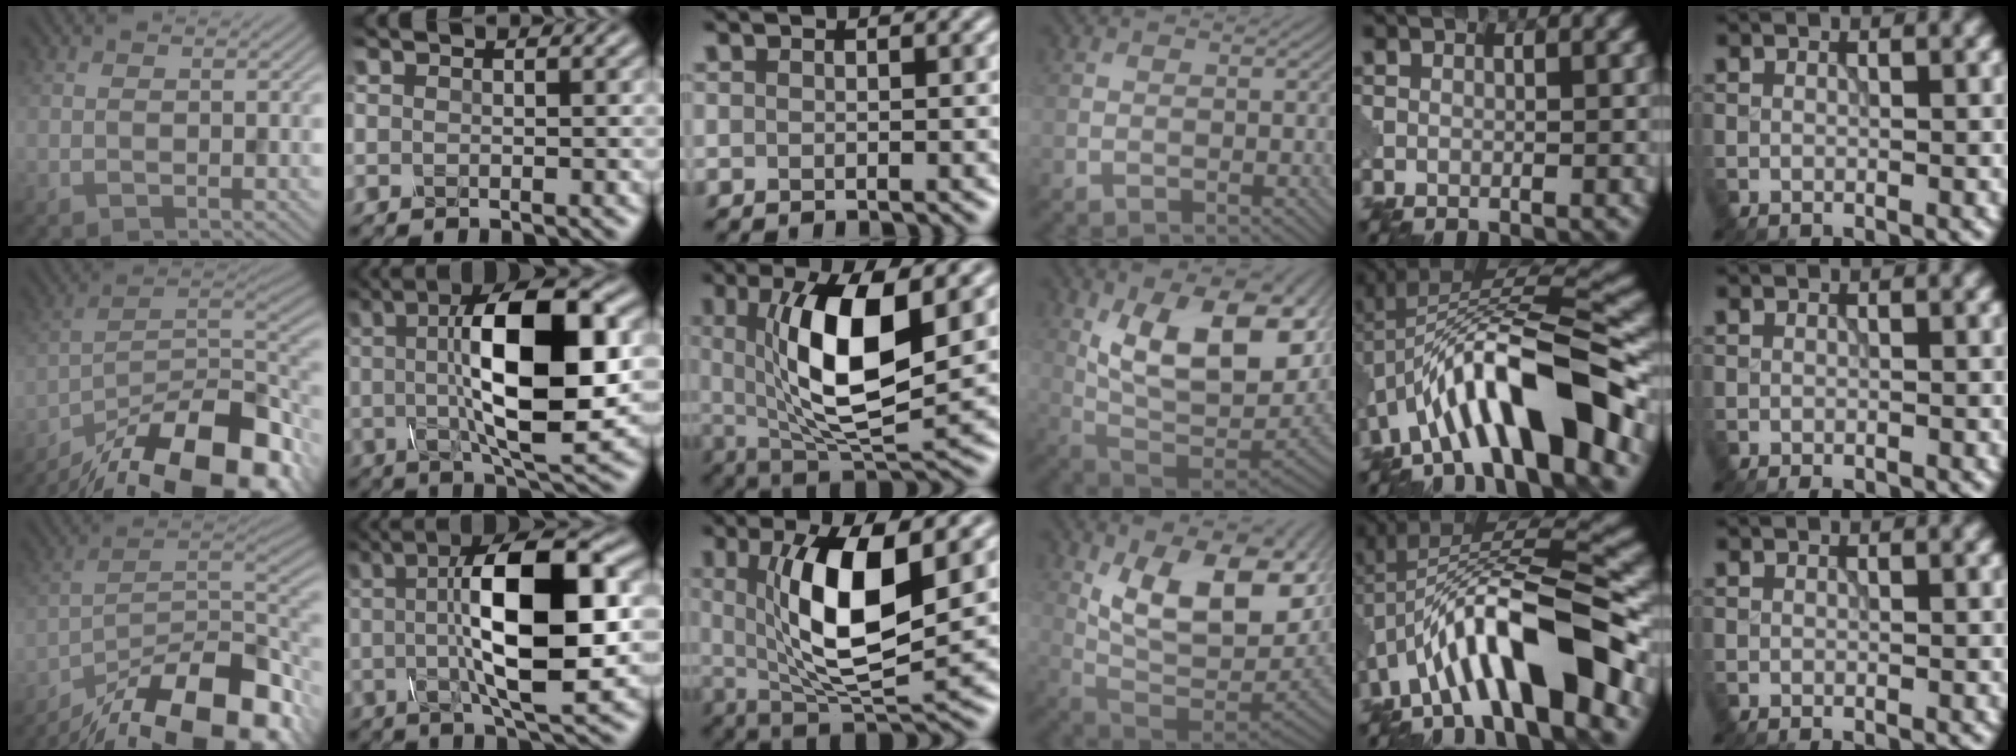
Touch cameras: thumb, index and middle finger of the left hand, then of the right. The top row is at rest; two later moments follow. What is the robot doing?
{"motion": "disassemble", "object": "glue stick"}